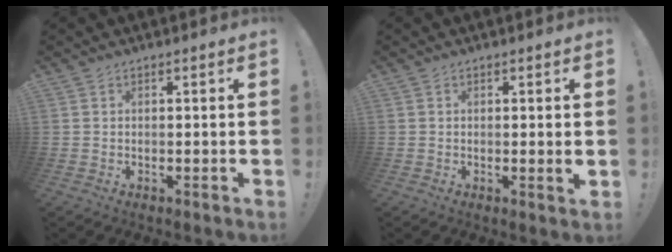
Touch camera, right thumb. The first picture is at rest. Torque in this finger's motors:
{"motor_torque": [-0.23, 0.06, 0.13, -0.07, 0.06]}